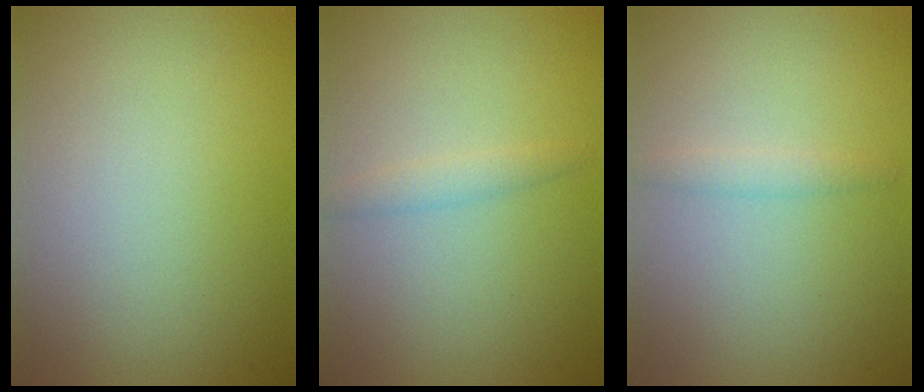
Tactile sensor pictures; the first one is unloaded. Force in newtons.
{"total": 1.2, "press": 1.2, "slide": 0.1}
{"total": 1.0, "press": 1.0, "slide": 0.1}